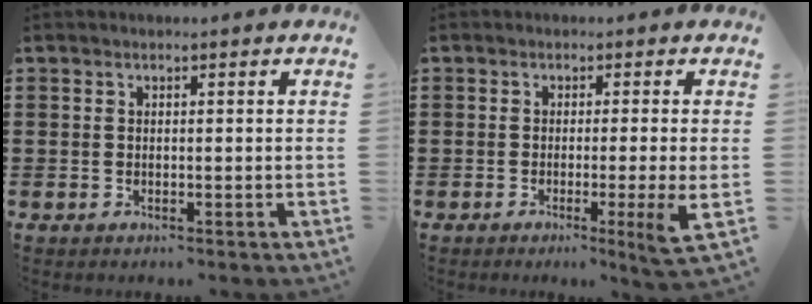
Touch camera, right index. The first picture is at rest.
{"total": 4.4, "force": [-1.2, -0.8, 4.2], "torque": [-0.063, -0.024, -0.019]}